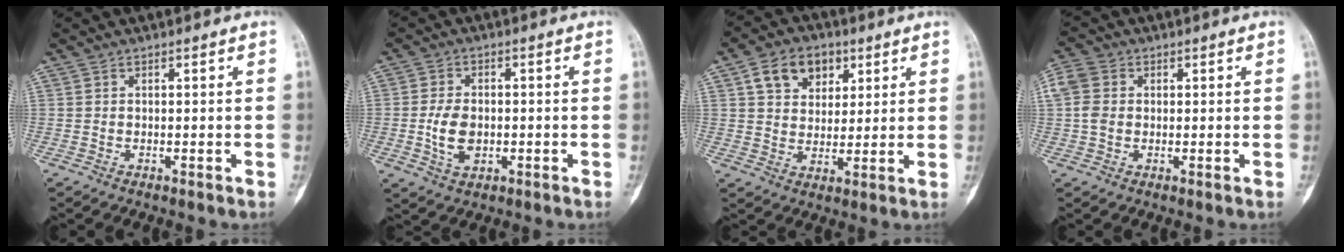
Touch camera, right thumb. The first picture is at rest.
{"total": 6.3, "force": [-1.0, 4.0, 4.7], "torque": [-0.081, 0.000, -0.016]}
{"total": 9.8, "force": [4.3, 7.1, 5.1], "torque": [-0.050, -0.009, 0.072]}
{"total": 5.0, "force": [0.6, 4.0, 2.8], "torque": [-0.068, 0.013, 0.004]}